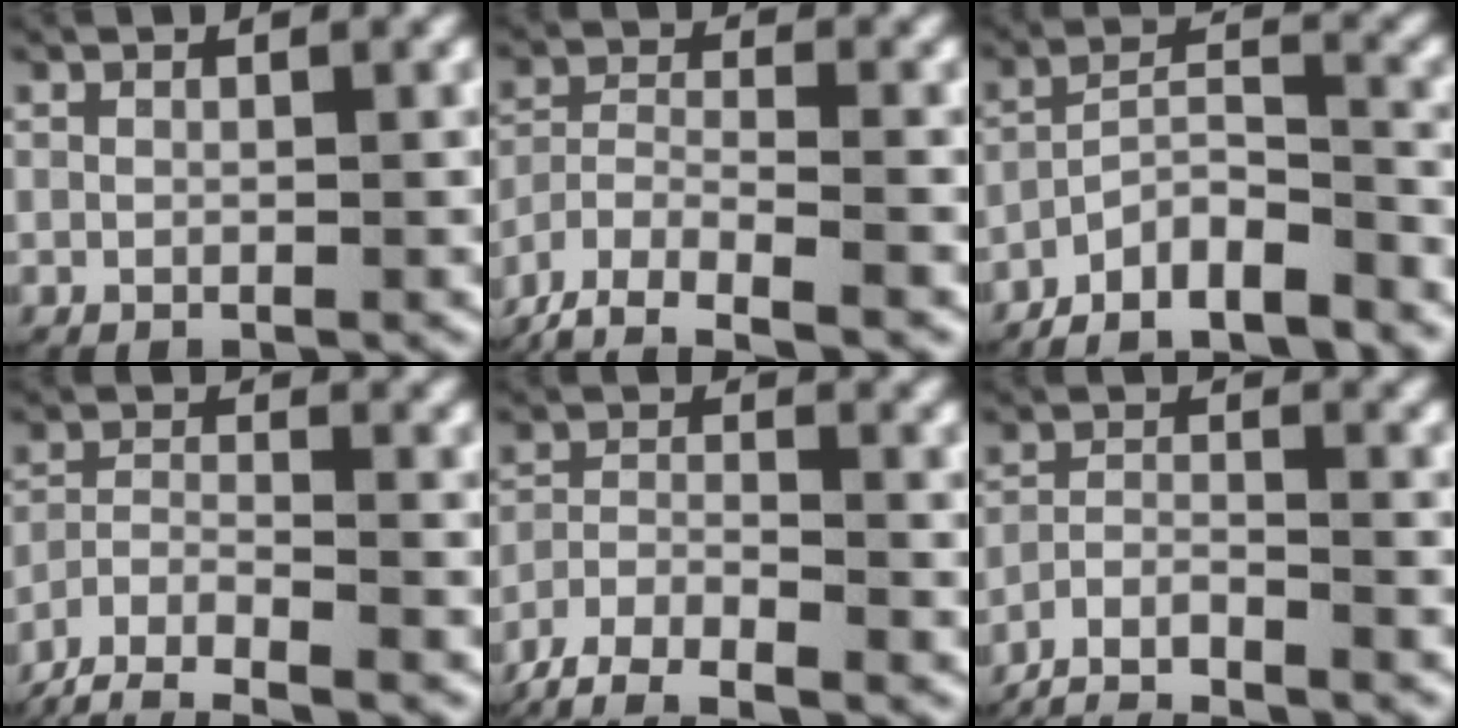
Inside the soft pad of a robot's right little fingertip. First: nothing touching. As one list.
[{"total": 7.4, "force": [-4.8, 4.3, 3.6], "torque": [-0.081, -0.024, -0.075]}, {"total": 10.9, "force": [-8.9, 5.1, 3.7], "torque": [-0.062, -0.023, -0.144]}, {"total": 8.7, "force": [-7.4, 3.8, 2.5], "torque": [-0.048, -0.022, -0.121]}, {"total": 7.3, "force": [-5.7, 3.6, 2.7], "torque": [-0.053, -0.019, -0.092]}, {"total": 7.8, "force": [-7.2, 2.5, 1.7], "torque": [-0.025, -0.018, -0.117]}]